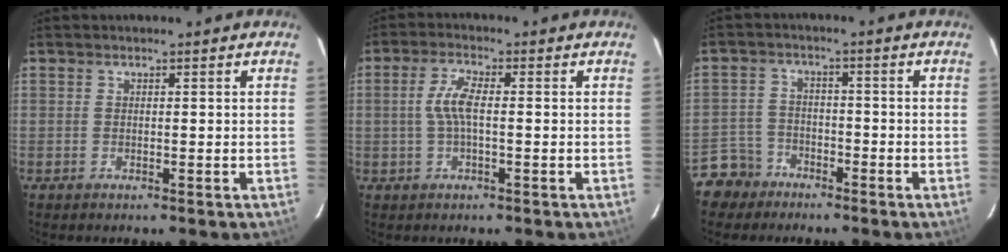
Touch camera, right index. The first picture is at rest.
{"total": 4.7, "force": [-0.1, 1.3, 4.5], "torque": [-0.093, 0.006, -0.001]}
{"total": 6.0, "force": [-4.2, 4.3, 0.1], "torque": [-0.017, 0.024, -0.084]}